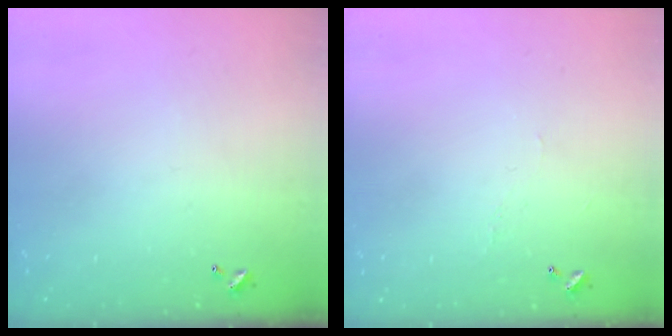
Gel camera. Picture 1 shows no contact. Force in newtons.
{"total": 0.9, "press": 0.7, "slide": 0.6}